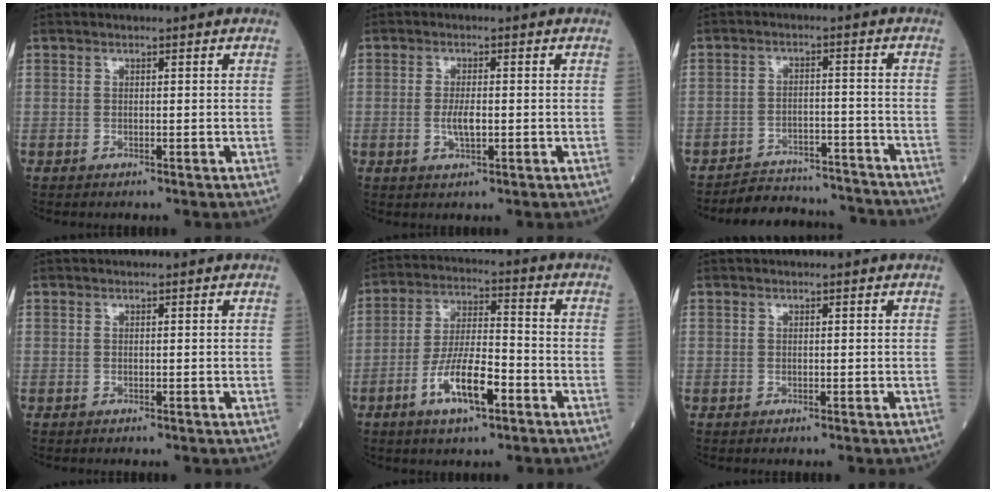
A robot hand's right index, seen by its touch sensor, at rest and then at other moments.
{"total": 3.0, "force": [-0.5, 0.8, 2.9], "torque": [-0.062, -0.002, -0.008]}
{"total": 11.6, "force": [-11.2, 2.7, 1.1], "torque": [-0.001, 0.023, -0.151]}
{"total": 0.0}
{"total": 9.9, "force": [-4.6, 2.5, 8.4], "torque": [-0.166, 0.001, -0.083]}
{"total": 0.0}